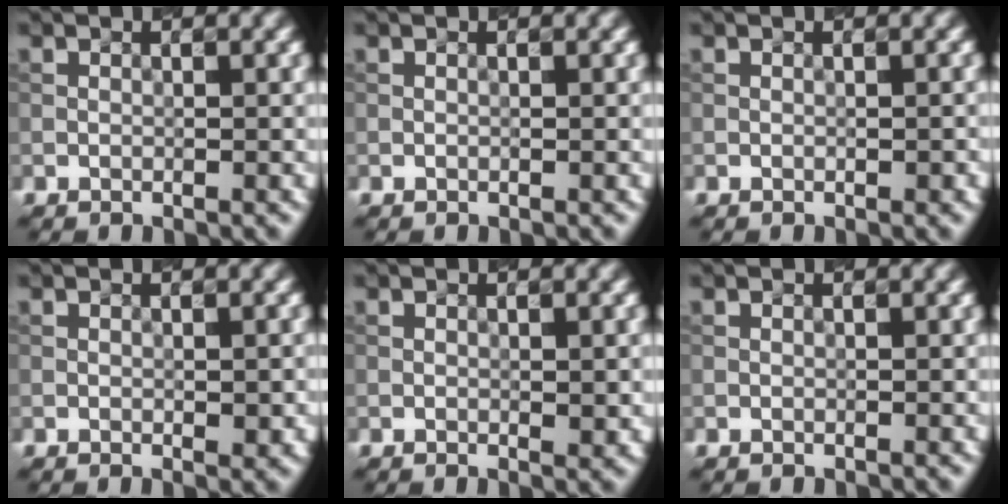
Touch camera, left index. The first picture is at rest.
{"total": 0.0}
{"total": 0.8, "force": [-0.3, 0.3, 0.7], "torque": [-0.011, 0.001, -0.005]}
{"total": 1.3, "force": [-0.4, 0.5, 1.2], "torque": [-0.017, 0.001, -0.004]}
{"total": 1.3, "force": [-0.2, 0.5, 1.2], "torque": [-0.019, 0.001, -0.002]}
{"total": 0.0}